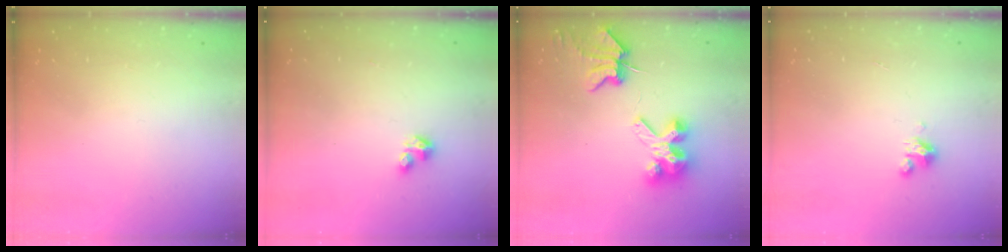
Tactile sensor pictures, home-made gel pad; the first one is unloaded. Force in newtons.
{"total": 2.9, "press": 2.8, "slide": 0.6}
{"total": 6.7, "press": 6.7, "slide": 0.9}
{"total": 2.5, "press": 2.5, "slide": 0.2}